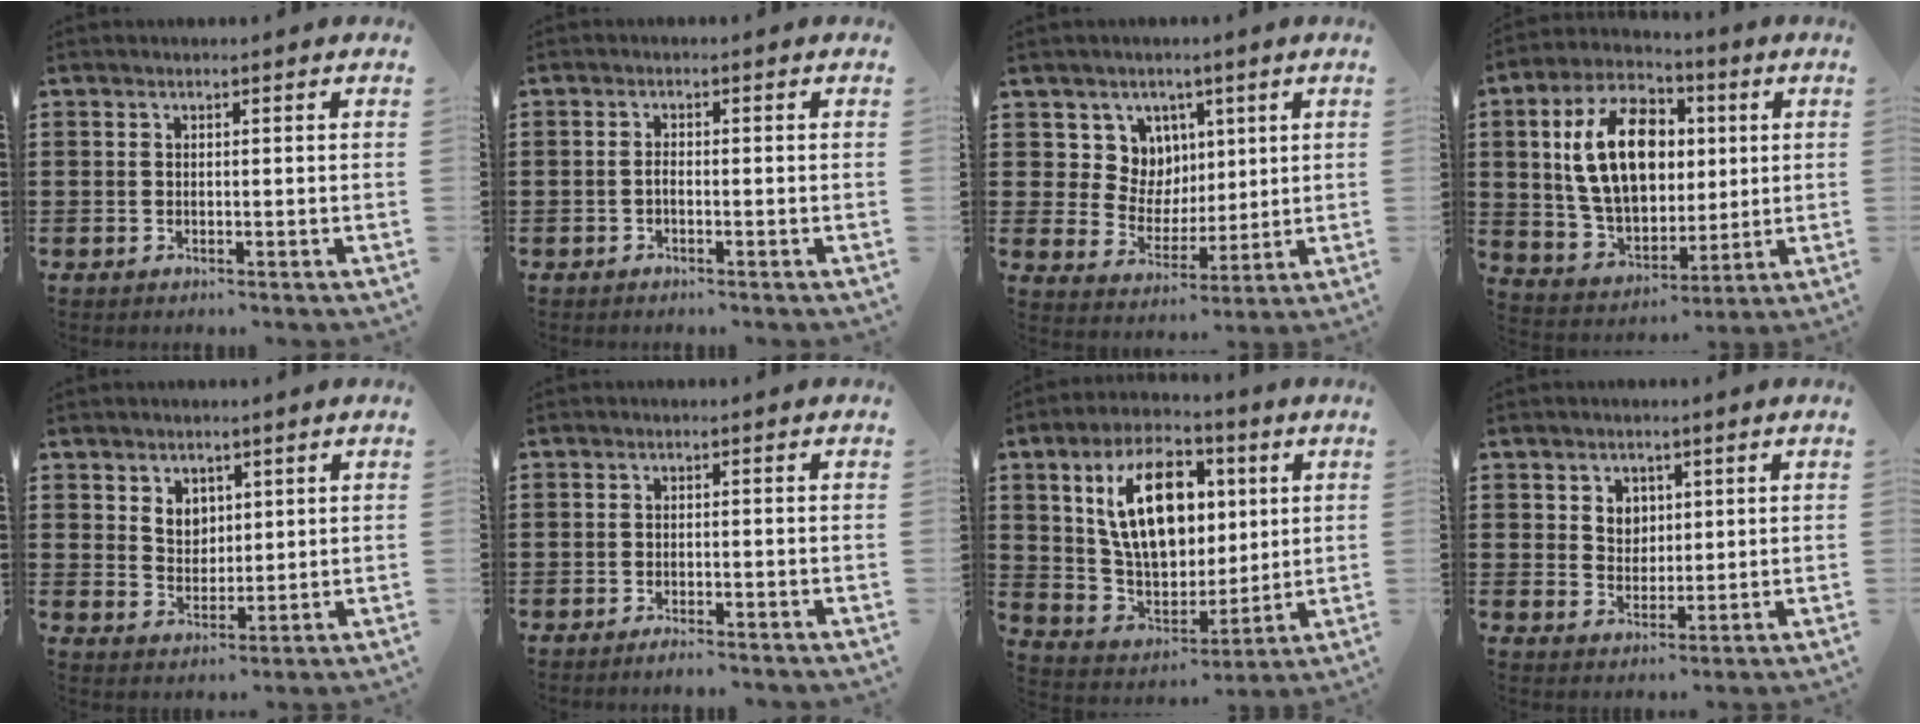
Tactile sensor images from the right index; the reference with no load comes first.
{"total": 0.8, "force": [-0.6, 0.3, 0.5], "torque": [-0.013, -0.001, -0.011]}
{"total": 7.5, "force": [3.0, 6.7, 1.3], "torque": [-0.050, -0.008, 0.056]}
{"total": 15.5, "force": [2.6, 9.9, 11.7], "torque": [-0.251, 0.015, 0.043]}
{"total": 3.8, "force": [2.2, 2.8, 1.0], "torque": [-0.032, 0.009, 0.041]}
{"total": 1.5, "force": [-1.4, -0.1, 0.5], "torque": [-0.012, -0.005, -0.025]}
{"total": 15.5, "force": [4.3, 9.2, 11.6], "torque": [-0.235, 0.015, 0.074]}
{"total": 3.4, "force": [1.6, 2.9, 0.8], "torque": [-0.020, 0.010, 0.027]}